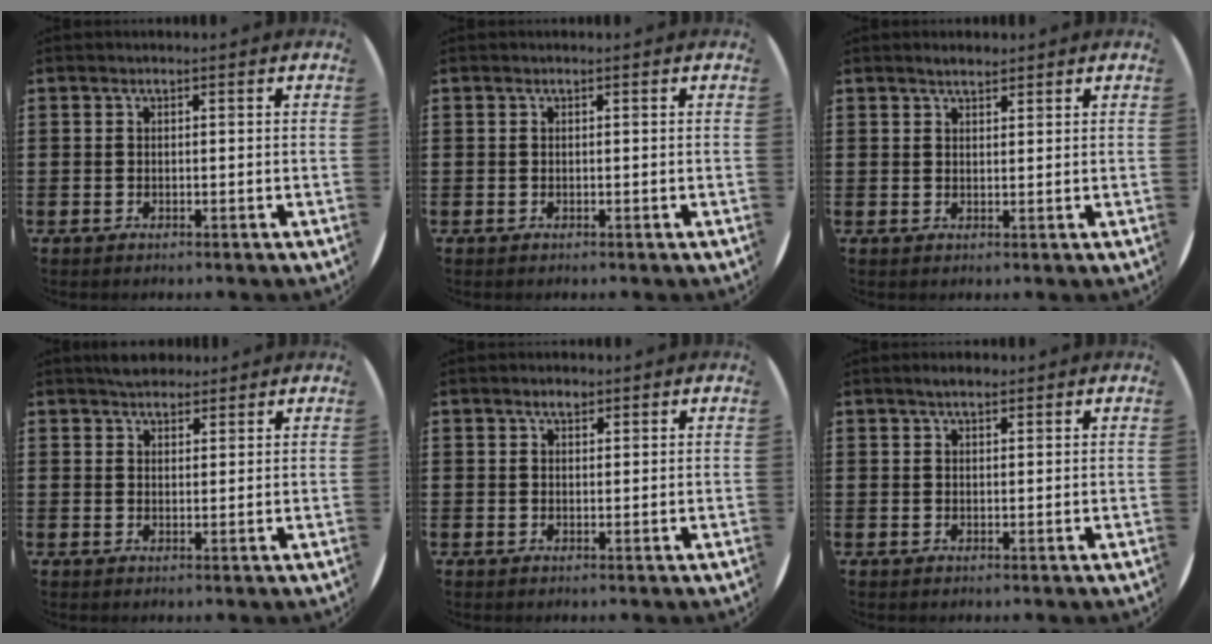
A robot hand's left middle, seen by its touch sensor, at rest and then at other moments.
{"total": 0.0}
{"total": 1.7, "force": [1.6, 0.4, 0.5], "torque": [-0.004, 0.001, 0.027]}
{"total": 2.9, "force": [2.7, 1.0, 0.2], "torque": [-0.001, -0.003, 0.049]}
{"total": 1.6, "force": [1.3, 0.8, 0.6], "torque": [-0.005, 0.002, 0.022]}
{"total": 1.8, "force": [1.5, 0.5, 0.9], "torque": [-0.010, 0.003, 0.023]}